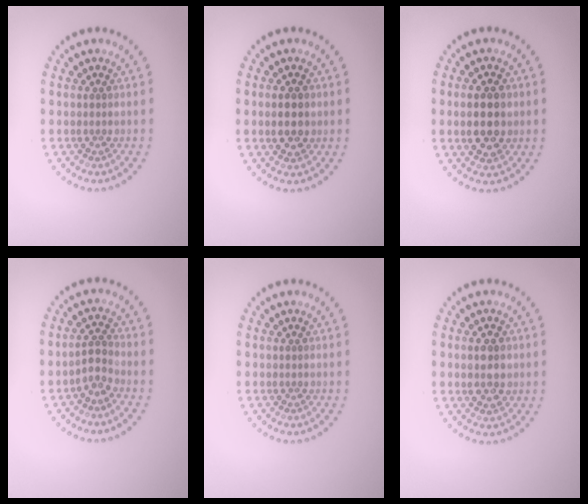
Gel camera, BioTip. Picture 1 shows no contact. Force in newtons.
{"total": 2.7, "press": 2.7, "slide": 0.3}
{"total": 4.2, "press": 4.2, "slide": 0.4}
{"total": 1.7, "press": 1.5, "slide": 0.9}
{"total": 0.0}
{"total": 2.6, "press": 2.6, "slide": 0.4}